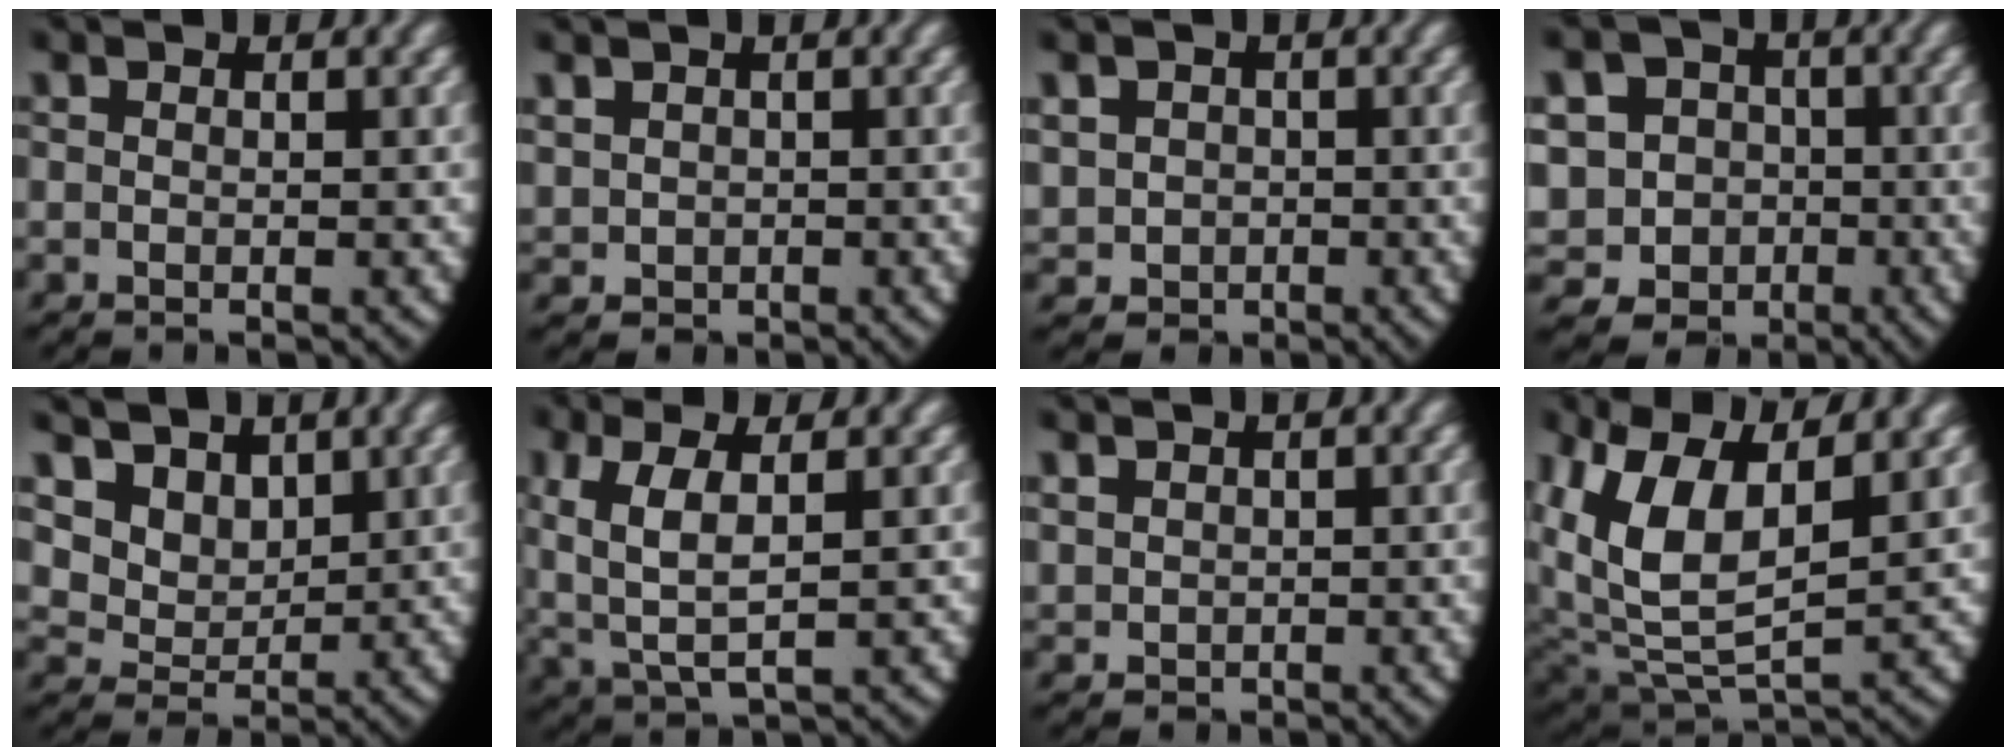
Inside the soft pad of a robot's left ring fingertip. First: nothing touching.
{"total": 2.7, "force": [0.3, 2.5, 0.8], "torque": [-0.035, -0.020, 0.020]}
{"total": 5.5, "force": [-0.4, 5.2, 1.8], "torque": [-0.050, -0.023, -0.001]}
{"total": 15.2, "force": [-2.7, 14.2, 4.5], "torque": [-0.137, -0.058, -0.055]}
{"total": 10.0, "force": [3.0, 8.5, 4.3], "torque": [-0.126, -0.021, 0.045]}
{"total": 5.1, "force": [0.4, 3.1, 4.1], "torque": [-0.098, -0.016, 0.018]}
{"total": 1.7, "force": [0.6, 1.5, 0.5], "torque": [-0.027, -0.015, 0.026]}
{"total": 10.5, "force": [2.5, 7.3, 7.2], "torque": [-0.201, -0.037, 0.058]}